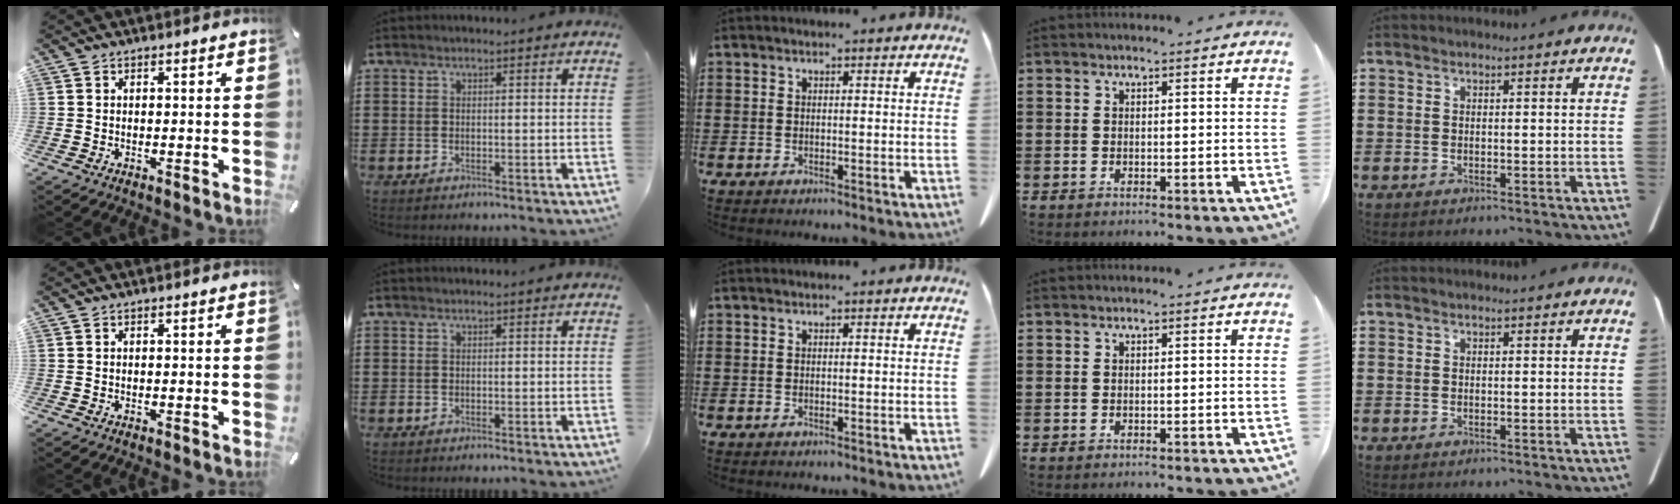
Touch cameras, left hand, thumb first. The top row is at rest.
{}